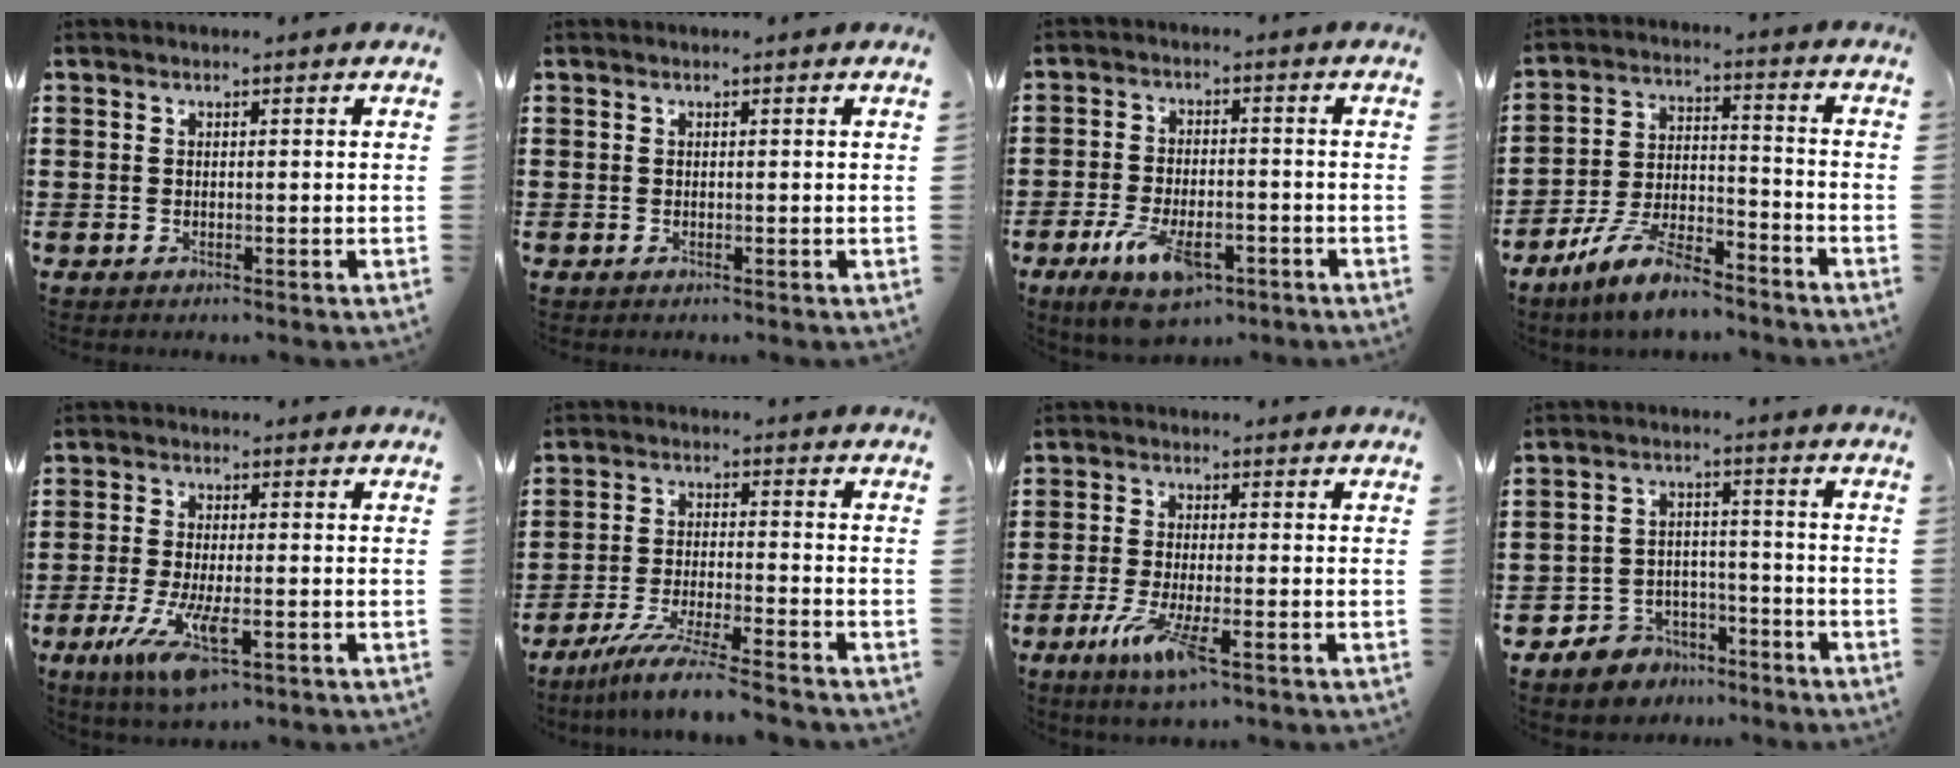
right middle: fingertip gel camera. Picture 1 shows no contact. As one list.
[{"total": 0.0}, {"total": 8.0, "force": [-4.6, 3.5, 5.7], "torque": [-0.119, -0.003, -0.082]}, {"total": 9.7, "force": [-8.0, 2.0, 5.0], "torque": [-0.111, 0.013, -0.158]}, {"total": 7.9, "force": [-3.0, 2.4, 6.9], "torque": [-0.152, -0.016, -0.052]}, {"total": 7.2, "force": [-6.2, -0.5, 3.6], "torque": [-0.071, -0.016, -0.117]}, {"total": 6.2, "force": [-2.8, 1.2, 5.4], "torque": [-0.119, -0.019, -0.051]}, {"total": 5.1, "force": [-4.6, 2.1, 0.0], "torque": [-0.014, 0.014, -0.095]}]